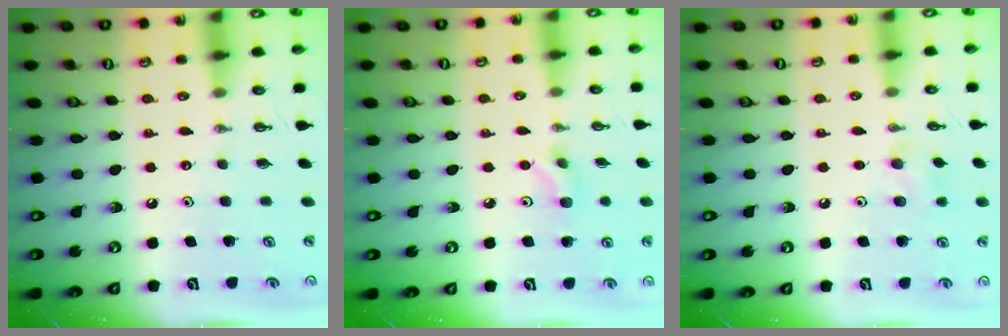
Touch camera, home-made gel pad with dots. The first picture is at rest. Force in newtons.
{"total": 3.8, "press": 3.7, "slide": 0.6}
{"total": 7.3, "press": 7.3, "slide": 0.6}